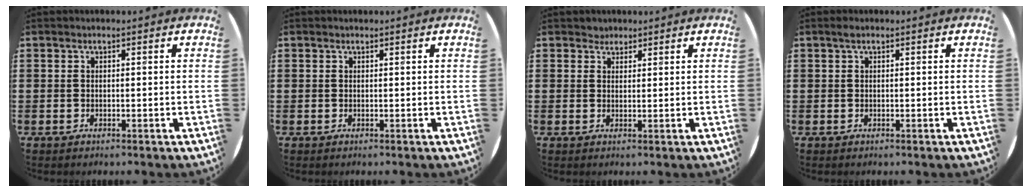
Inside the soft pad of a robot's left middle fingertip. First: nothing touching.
{"total": 0.0}
{"total": 1.4, "force": [1.3, 0.6, -0.1], "torque": [-0.001, 0.001, 0.027]}
{"total": 0.6, "force": [0.3, 0.2, 0.4], "torque": [-0.009, 0.002, 0.006]}